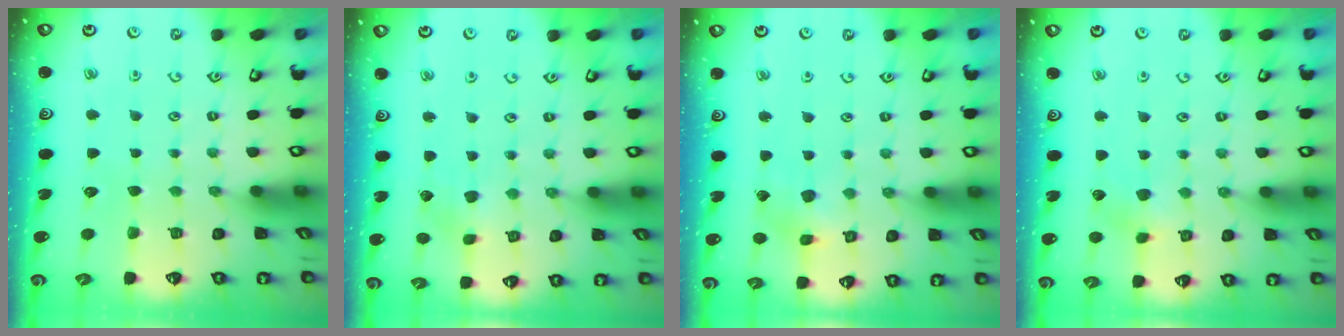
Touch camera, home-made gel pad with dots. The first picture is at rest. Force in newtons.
{"total": 2.8, "press": 2.8, "slide": 0.2}
{"total": 6.1, "press": 6.1, "slide": 0.5}
{"total": 3.6, "press": 3.6, "slide": 0.1}